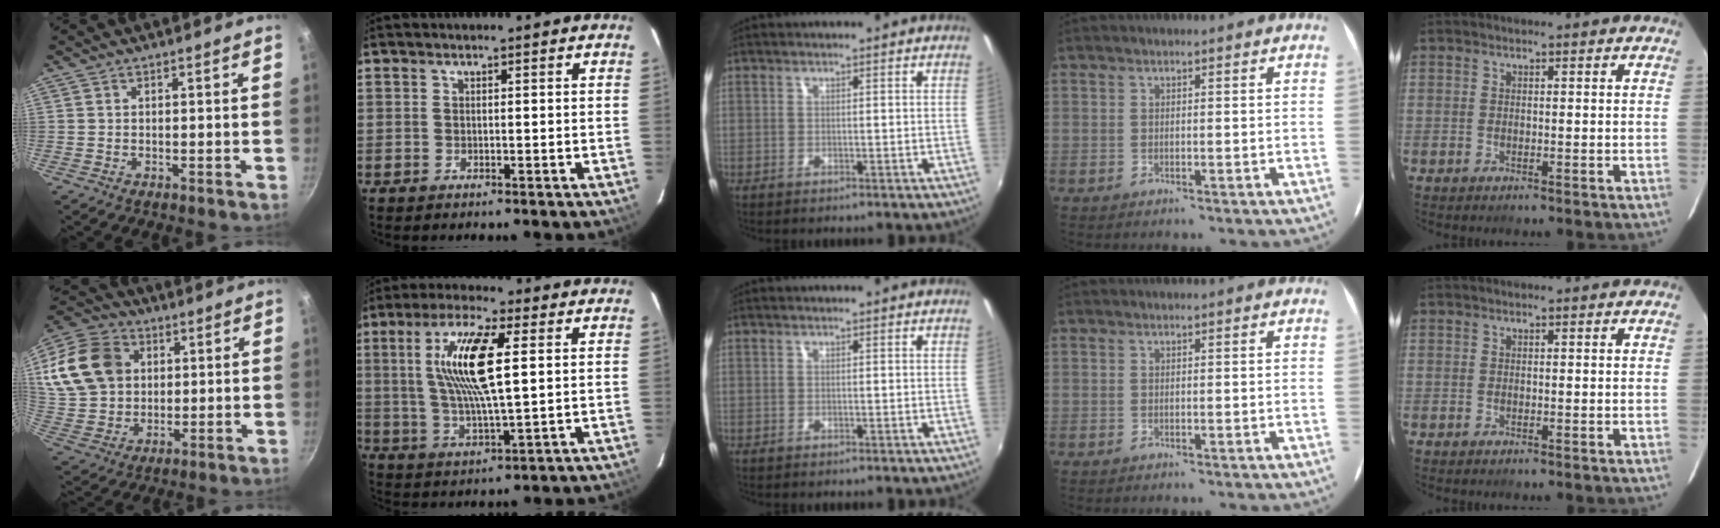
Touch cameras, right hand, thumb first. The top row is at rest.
{"thumb": {"total": 18.3, "force": [4.8, 14.5, 10.2], "torque": [-0.188, 0.009, 0.091]}, "index": {"total": 14.3, "force": [3.2, 3.2, 13.5], "torque": [-0.263, 0.005, 0.062]}}